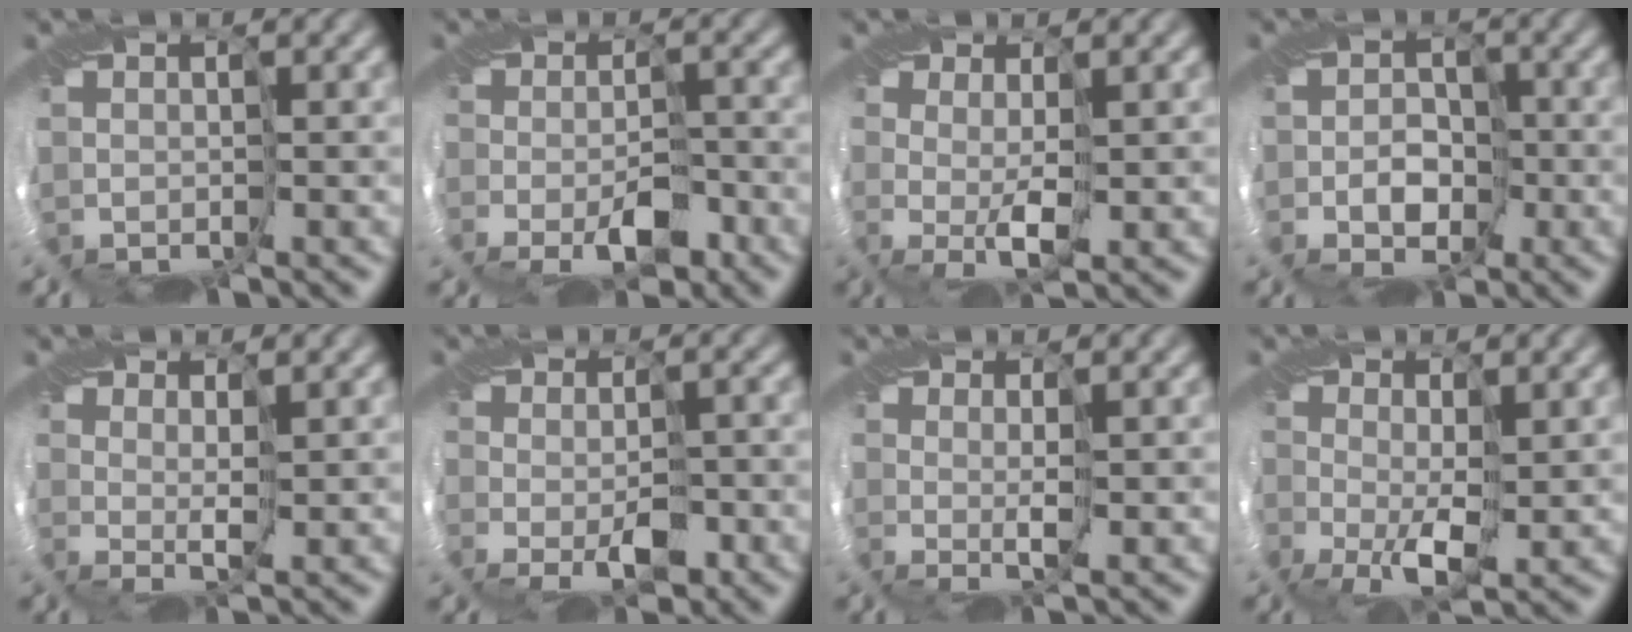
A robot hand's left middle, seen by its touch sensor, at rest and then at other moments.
{"total": 1.8, "force": [-1.6, 0.3, 0.7], "torque": [-0.002, -0.005, -0.026]}
{"total": 1.3, "force": [0.5, -1.0, 0.7], "torque": [-0.015, -0.003, 0.011]}
{"total": 2.6, "force": [-1.5, 1.9, 1.0], "torque": [0.007, 0.004, -0.031]}
{"total": 1.8, "force": [1.2, -1.3, -0.4], "torque": [0.002, -0.002, 0.025]}
{"total": 1.1, "force": [-0.9, -0.2, 0.6], "torque": [-0.003, -0.003, -0.013]}
{"total": 1.6, "force": [0.7, -1.4, -0.2], "torque": [-0.001, -0.004, 0.015]}
{"total": 0.6, "force": [0.3, 0.0, 0.6], "torque": [-0.012, -0.004, 0.010]}